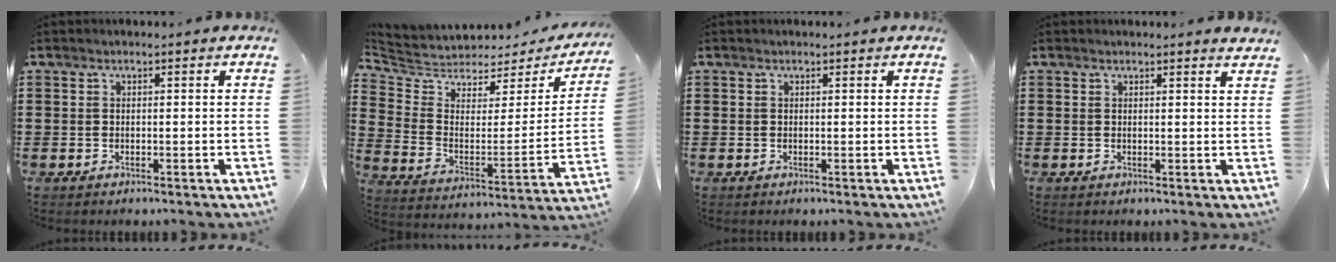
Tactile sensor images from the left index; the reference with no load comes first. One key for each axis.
{"total": 4.0, "fx": 3.5, "fy": 1.9, "fz": 0.3, "tx": -0.039, "ty": -0.036, "tz": 0.057}
{"total": 0.0}
{"total": 1.2, "fx": 1.2, "fy": -0.1, "fz": 0.4, "tx": -0.002, "ty": -0.004, "tz": 0.021}